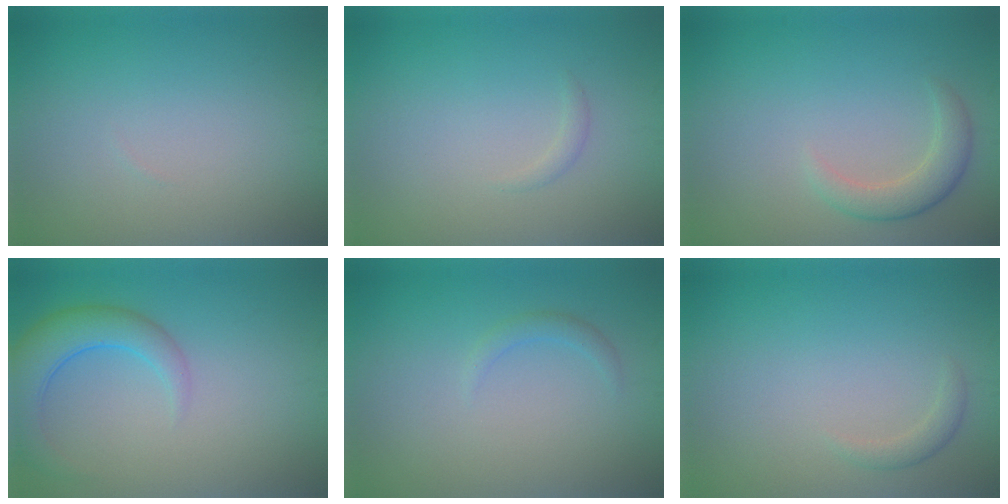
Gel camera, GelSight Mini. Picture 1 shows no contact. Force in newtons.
{"total": 0.7, "press": 0.7, "slide": 0.1}
{"total": 2.7, "press": 2.7, "slide": 0.4}
{"total": 4.6, "press": 4.6, "slide": 0.4}
{"total": 1.1, "press": 1.1, "slide": 0.1}
{"total": 1.2, "press": 1.2, "slide": 0.1}